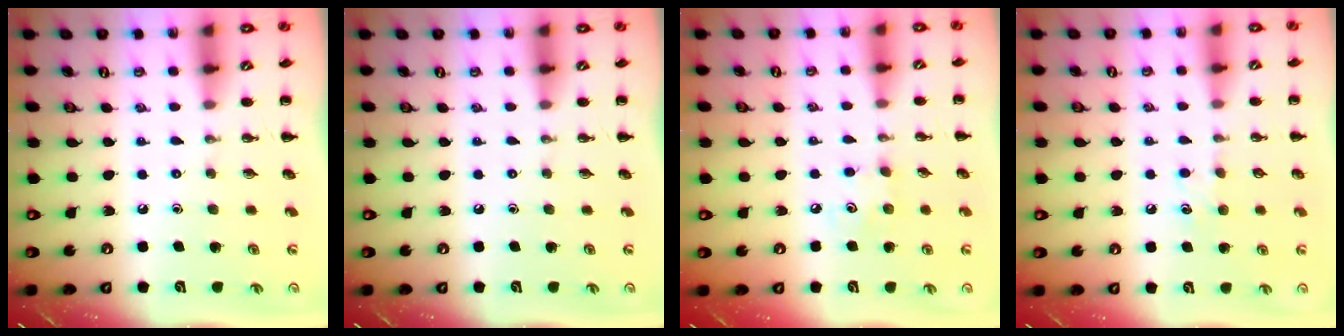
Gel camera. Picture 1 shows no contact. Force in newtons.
{"total": 0.0}
{"total": 4.9, "press": 4.8, "slide": 1.1}
{"total": 5.9, "press": 5.7, "slide": 1.8}